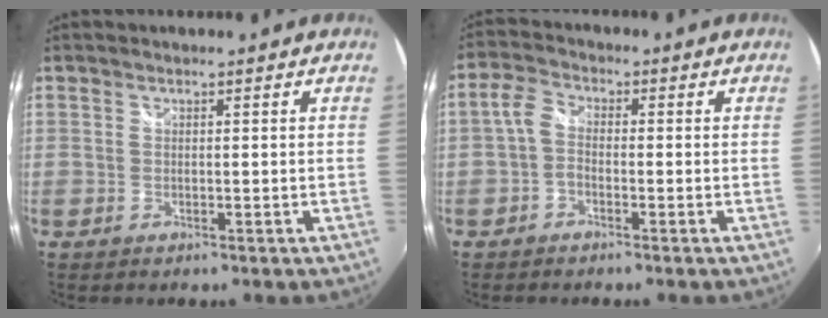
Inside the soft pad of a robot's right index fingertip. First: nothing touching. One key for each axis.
{"total": 3.4, "fx": -1.4, "fy": 2.1, "fz": 2.3, "tx": -0.054, "ty": 0.012, "tz": -0.032}